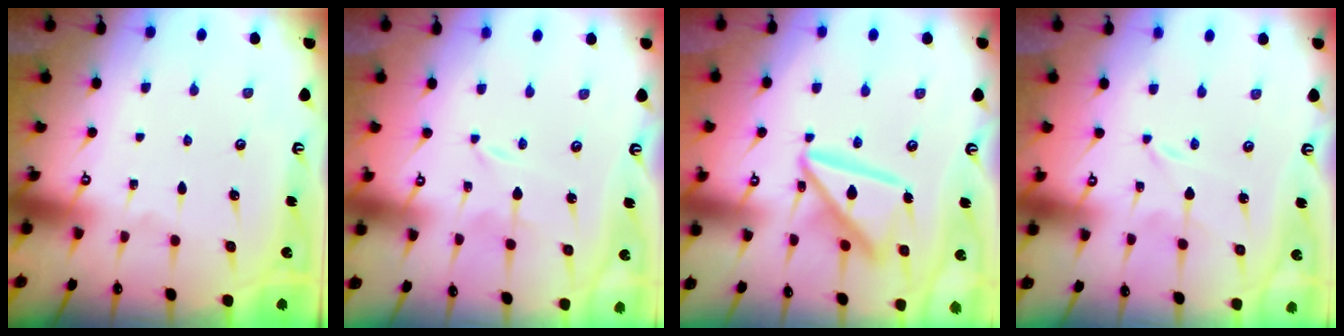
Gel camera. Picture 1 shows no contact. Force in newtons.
{"total": 2.0, "press": 2.0, "slide": 0.3}
{"total": 13.9, "press": 13.9, "slide": 1.5}
{"total": 0.0}